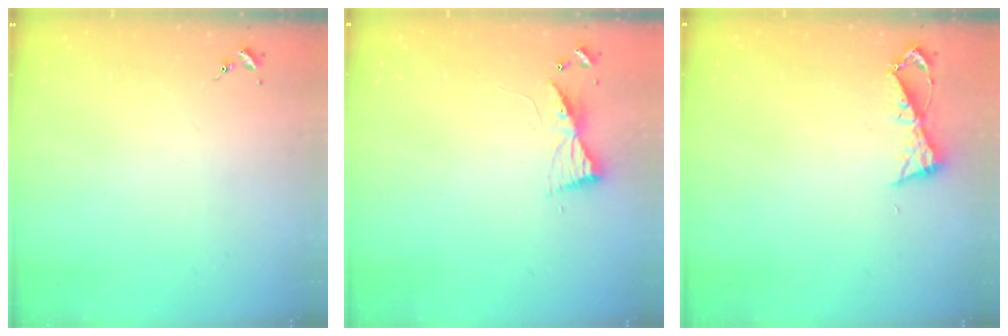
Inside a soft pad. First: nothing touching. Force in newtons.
{"total": 5.8, "press": 5.8, "slide": 0.5}
{"total": 5.4, "press": 5.4, "slide": 0.6}